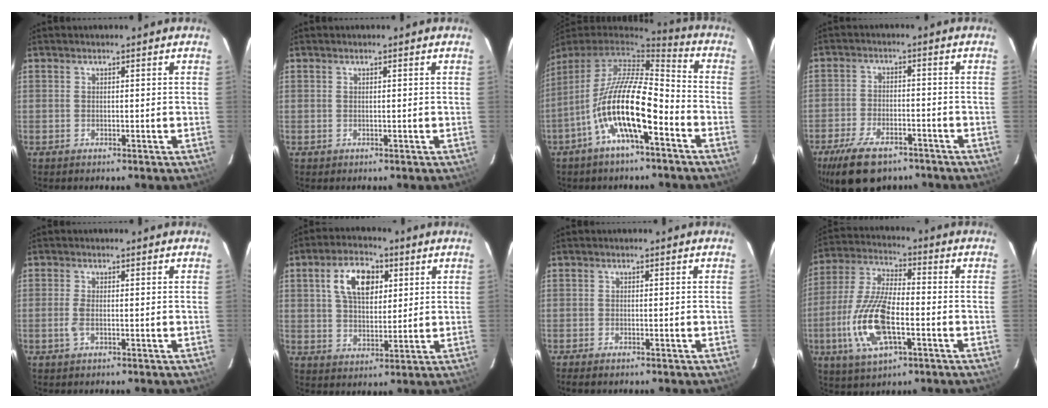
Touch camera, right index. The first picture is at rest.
{"total": 0.0}
{"total": 16.1, "force": [-6.7, 4.4, 13.9], "torque": [-0.256, -0.008, -0.131]}
{"total": 12.9, "force": [-9.1, 6.0, 6.9], "torque": [-0.159, -0.016, -0.152]}
{"total": 2.1, "force": [-0.5, 0.6, 2.0], "torque": [-0.042, -0.001, -0.011]}
{"total": 9.9, "force": [3.5, 5.6, 7.4], "torque": [-0.134, 0.023, 0.063]}
{"total": 1.8, "force": [-1.5, 0.4, 0.9], "torque": [-0.023, -0.005, -0.029]}
{"total": 15.8, "force": [-4.6, 6.1, 13.8], "torque": [-0.300, -0.006, -0.088]}